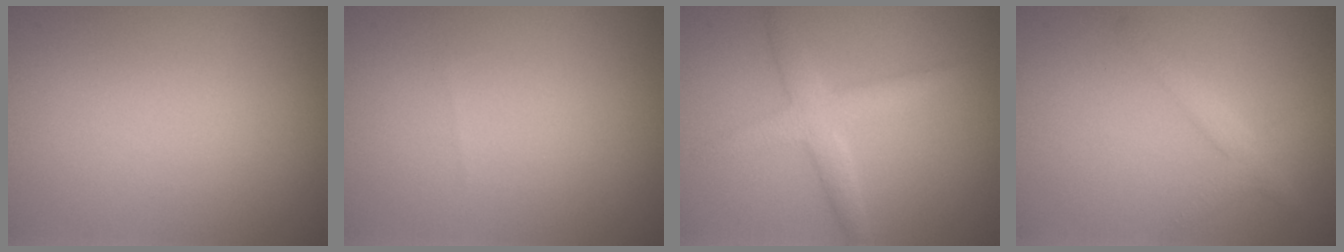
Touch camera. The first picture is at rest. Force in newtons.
{"total": 0.0}
{"total": 2.9, "press": 2.9, "slide": 0.0}
{"total": 2.0, "press": 2.0, "slide": 0.2}